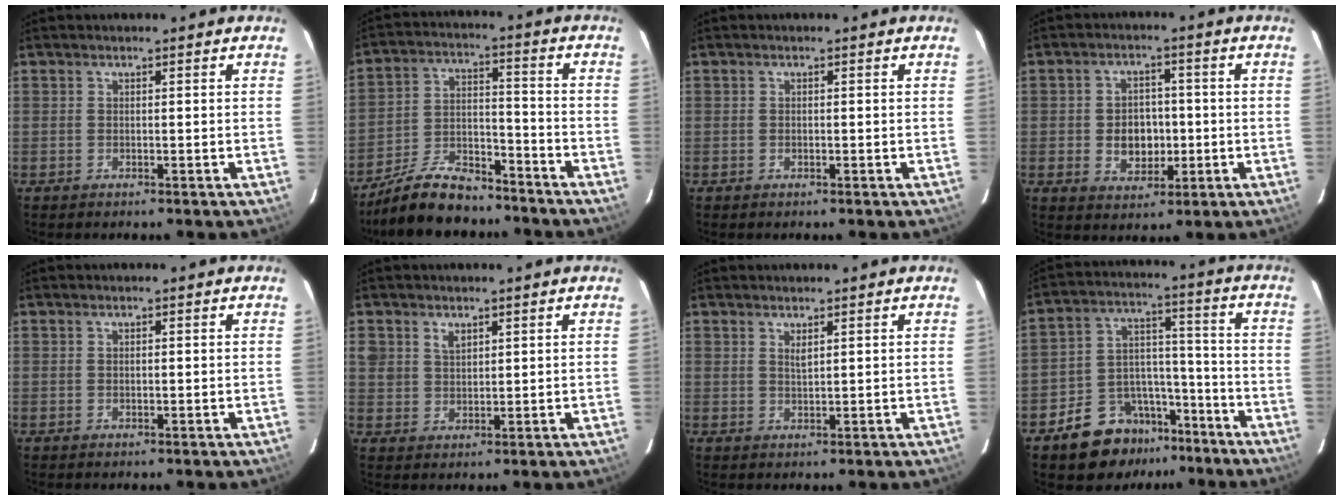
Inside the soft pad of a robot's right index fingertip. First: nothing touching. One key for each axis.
{"total": 13.8, "fx": -11.6, "fy": 5.1, "fz": 5.6, "tx": -0.127, "ty": 0.013, "tz": -0.196}
{"total": 0.6, "fx": -0.3, "fy": 0.4, "fz": 0.3, "tx": -0.006, "ty": -0.001, "tz": -0.006}
{"total": 7.1, "fx": -1.2, "fy": 5.5, "fz": 4.2, "tx": -0.087, "ty": 0.009, "tz": -0.010}
{"total": 0.6, "fx": 0.2, "fy": 0.4, "fz": 0.4, "tx": -0.008, "ty": 0.001, "tz": 0.004}
{"total": 4.0, "fx": 2.0, "fy": 3.1, "fz": 1.6, "tx": -0.022, "ty": 0.006, "tz": 0.040}
{"total": 1.5, "fx": 0.9, "fy": 0.5, "fz": 1.1, "tx": -0.019, "ty": 0.000, "tz": 0.016}
{"total": 12.5, "fx": -8.8, "fy": 8.1, "fz": 3.8, "tx": -0.078, "ty": 0.057, "tz": -0.123}